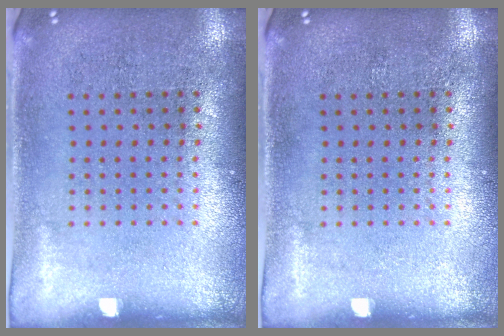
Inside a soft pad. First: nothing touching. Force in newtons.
{"total": 0.0}